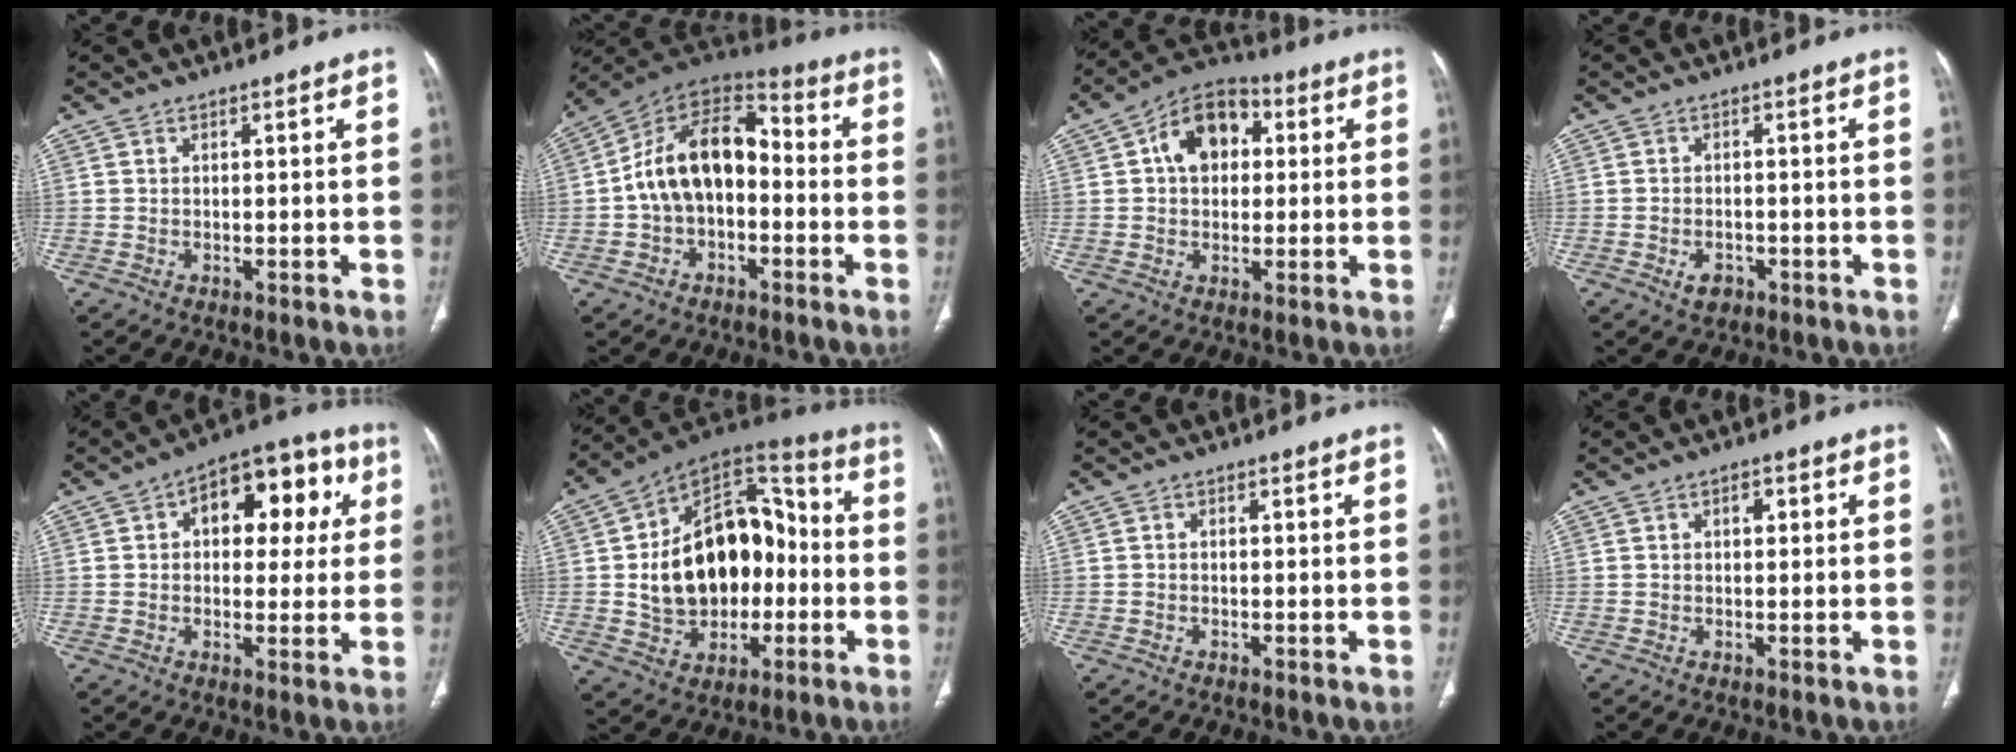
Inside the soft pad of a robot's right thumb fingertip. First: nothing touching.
{"total": 15.6, "force": [-1.5, 10.1, 11.8], "torque": [-0.178, 0.051, -0.036]}
{"total": 11.1, "force": [2.3, 7.8, 7.5], "torque": [-0.094, 0.020, 0.025]}
{"total": 2.9, "force": [-1.5, 1.9, 1.6], "torque": [-0.021, 0.007, -0.017]}
{"total": 15.3, "force": [4.4, 9.0, 11.6], "torque": [-0.102, 0.026, 0.055]}
{"total": 23.3, "force": [-1.3, 16.0, 16.8], "torque": [-0.231, 0.039, -0.014]}
{"total": 0.0}
{"total": 2.0, "force": [0.7, 1.2, 1.5], "torque": [-0.019, 0.002, 0.009]}